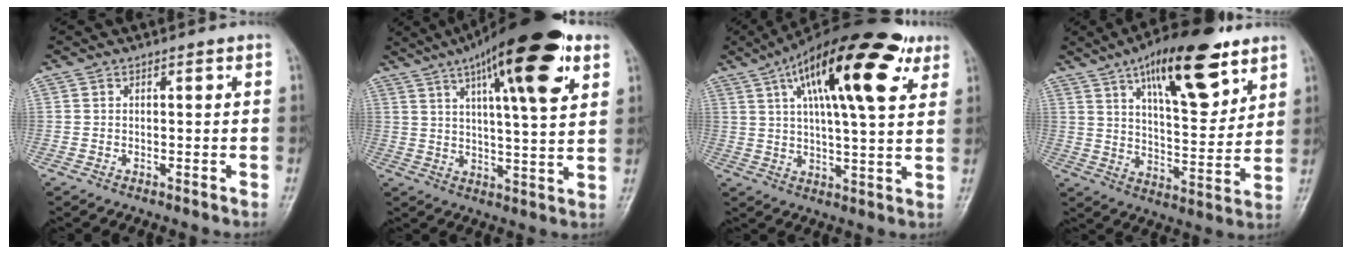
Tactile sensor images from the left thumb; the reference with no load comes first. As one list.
[{"total": 21.0, "force": [10.5, 5.1, 17.4], "torque": [-0.252, -0.016, 0.158]}, {"total": 23.0, "force": [10.8, 7.1, 19.1], "torque": [-0.286, -0.001, 0.166]}, {"total": 20.3, "force": [11.3, 7.6, 15.0], "torque": [-0.197, -0.049, 0.181]}]